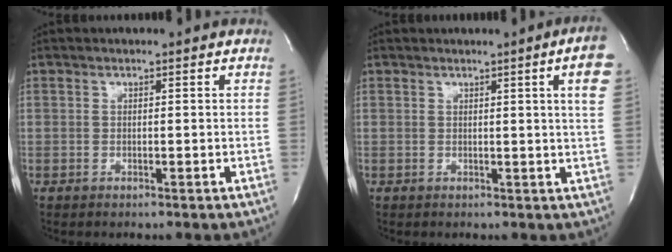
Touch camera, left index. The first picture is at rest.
{"total": 4.8, "force": [1.9, -0.8, 4.3], "torque": [-0.053, -0.011, 0.014]}